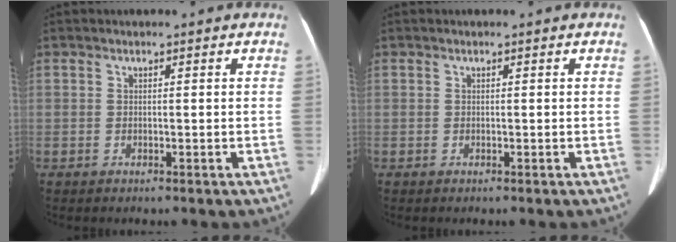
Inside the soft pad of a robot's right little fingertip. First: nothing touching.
{"total": 0.0}